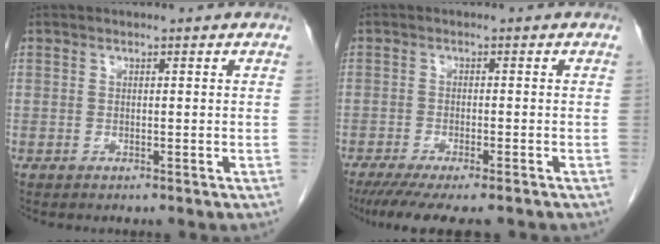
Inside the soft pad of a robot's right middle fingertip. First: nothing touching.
{"total": 11.2, "force": [-9.3, 1.7, 5.9], "torque": [-0.086, -0.021, -0.136]}